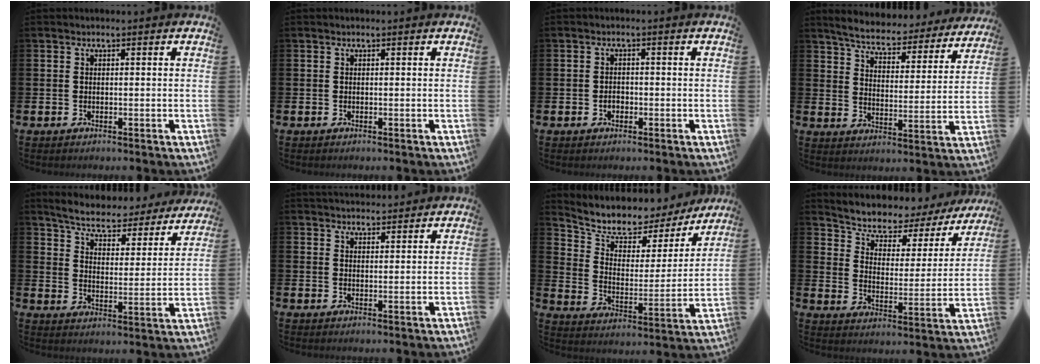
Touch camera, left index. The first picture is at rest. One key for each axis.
{"total": 0.0}
{"total": 1.4, "fx": -0.5, "fy": 1.1, "fz": 0.7, "tx": -0.010, "ty": 0.003, "tz": -0.012}
{"total": 5.8, "fx": 5.5, "fy": 1.0, "fz": 1.5, "tx": -0.055, "ty": -0.043, "tz": 0.091}
{"total": 5.7, "fx": 5.3, "fy": 1.3, "fz": 1.7, "tx": -0.059, "ty": -0.043, "tz": 0.084}
{"total": 3.0, "fx": 2.9, "fy": 0.5, "fz": -0.1, "tx": 0.009, "ty": -0.018, "tz": 0.051}
{"total": 8.3, "fx": 7.1, "fy": 3.6, "fz": 2.3, "tx": -0.081, "ty": -0.052, "tz": 0.120}
{"total": 6.2, "fx": 5.5, "fy": 2.4, "fz": 1.5, "tx": -0.064, "ty": -0.042, "tz": 0.089}